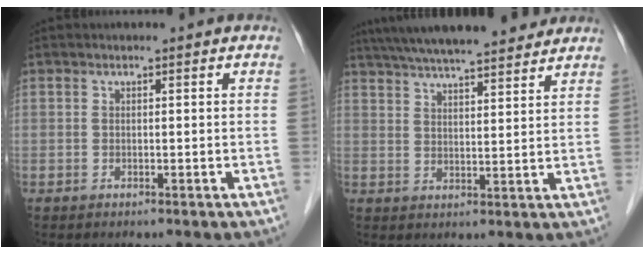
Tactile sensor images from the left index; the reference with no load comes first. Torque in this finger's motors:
{"motor_torque": [0.11, -0.22, 0.62, 0.06]}